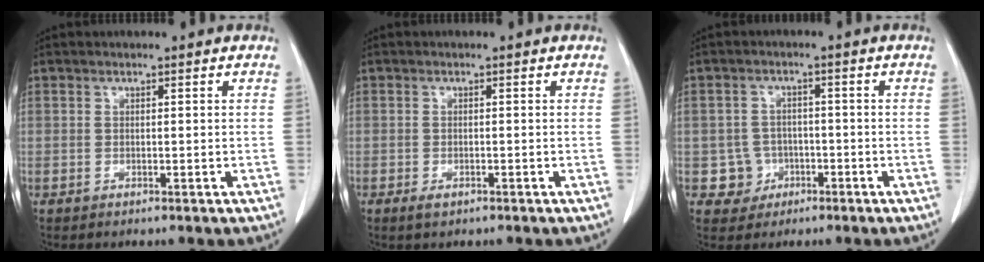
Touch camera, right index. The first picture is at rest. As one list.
[{"total": 1.2, "force": [-0.8, 0.6, 0.8], "torque": [-0.013, 0.000, -0.009]}, {"total": 4.1, "force": [-1.2, 3.9, -0.2], "torque": [0.011, 0.015, -0.014]}]